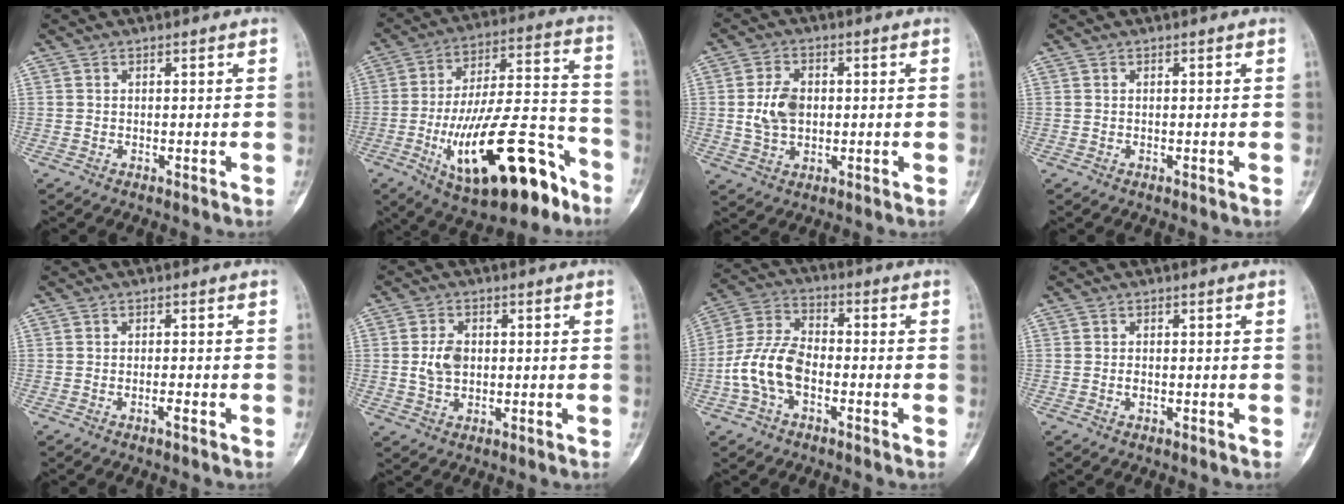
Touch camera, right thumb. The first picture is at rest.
{"total": 25.6, "force": [-11.9, 9.9, 20.4], "torque": [-0.321, 0.070, -0.177]}
{"total": 7.1, "force": [0.3, 4.9, 5.1], "torque": [-0.086, 0.005, 0.006]}
{"total": 0.0}
{"total": 1.5, "force": [-0.8, 0.3, 1.3], "torque": [-0.024, 0.003, -0.014]}
{"total": 5.1, "force": [0.2, 3.5, 3.6], "torque": [-0.060, 0.003, 0.003]}
{"total": 10.8, "force": [-3.1, 6.4, 8.0], "torque": [-0.164, 0.035, -0.067]}
{"total": 1.1, "force": [-0.3, 0.7, 0.8], "torque": [-0.015, 0.001, -0.006]}